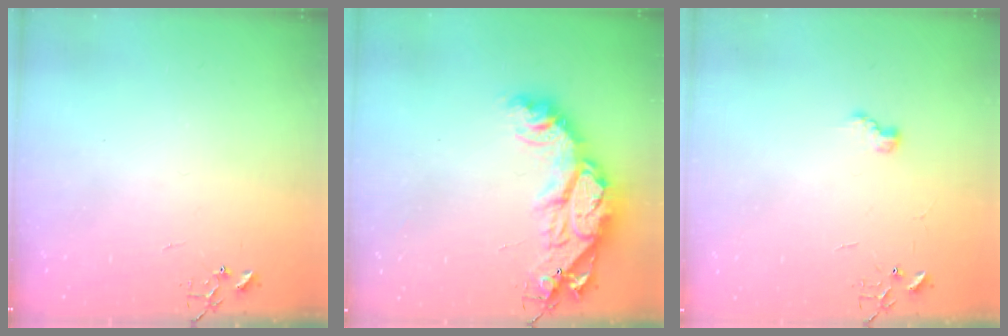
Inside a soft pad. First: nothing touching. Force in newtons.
{"total": 19.9, "press": 19.8, "slide": 1.9}
{"total": 7.2, "press": 7.2, "slide": 0.5}